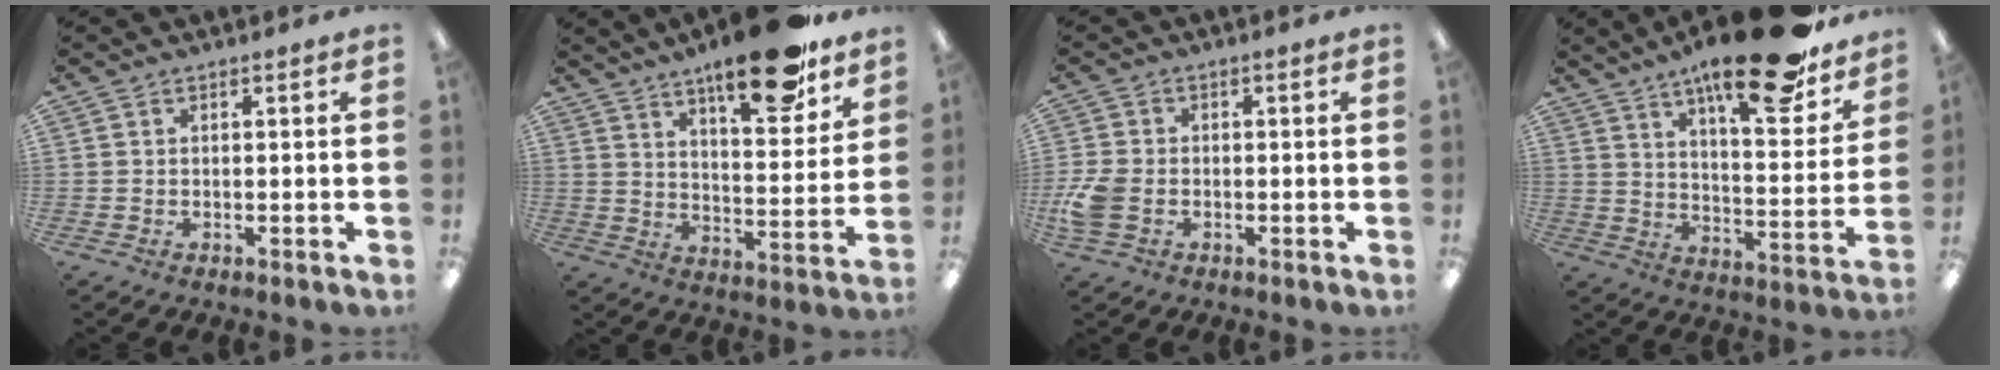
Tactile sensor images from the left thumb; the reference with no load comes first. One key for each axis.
{"total": 18.8, "fx": 14.1, "fy": 5.5, "fz": 11.1, "tx": -0.154, "ty": -0.091, "tz": 0.228}
{"total": 6.2, "fx": -1.6, "fy": 4.4, "fz": 4.1, "tx": -0.090, "ty": 0.008, "tz": -0.030}
{"total": 22.0, "fx": 16.1, "fy": 6.1, "fz": 13.8, "tx": -0.204, "ty": -0.104, "tz": 0.258}